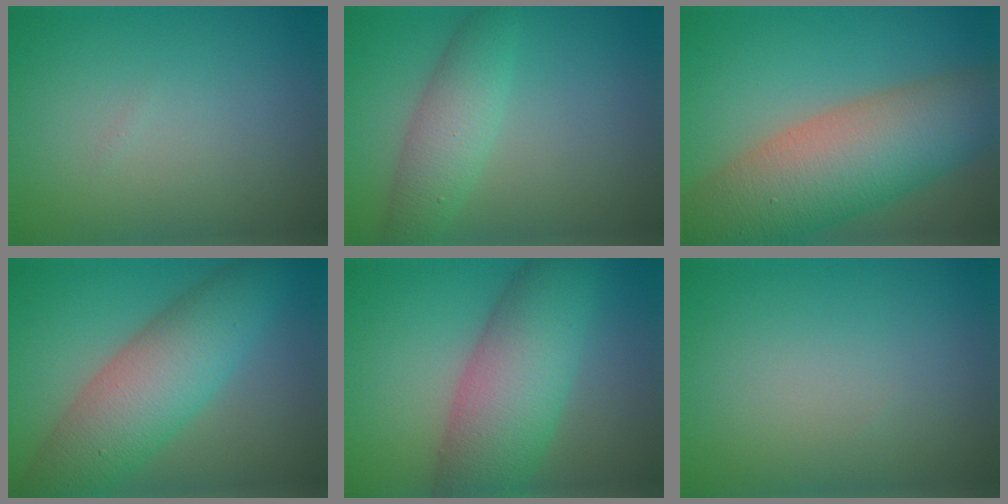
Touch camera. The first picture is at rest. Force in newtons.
{"total": 3.8, "press": 3.8, "slide": 0.1}
{"total": 12.0, "press": 11.9, "slide": 0.6}
{"total": 8.2, "press": 8.2, "slide": 0.2}
{"total": 8.5, "press": 8.5, "slide": 0.1}
{"total": 0.0}